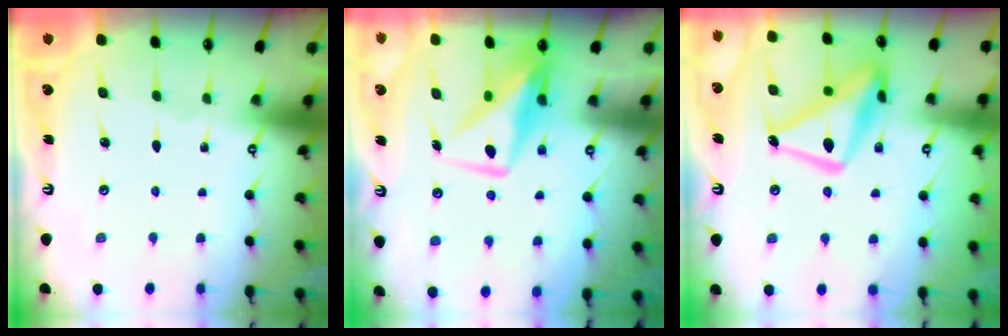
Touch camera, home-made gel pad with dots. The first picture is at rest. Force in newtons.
{"total": 11.4, "press": 11.4, "slide": 0.9}
{"total": 15.4, "press": 15.4, "slide": 1.4}